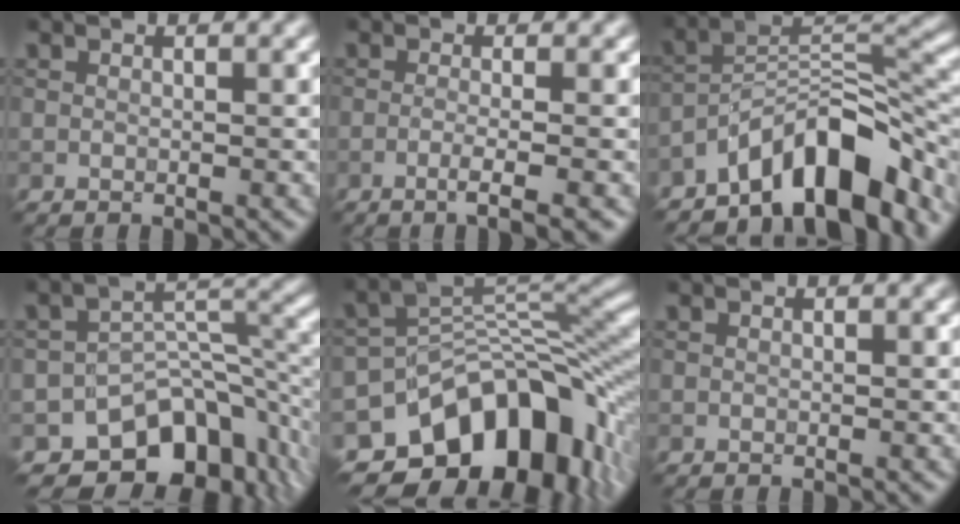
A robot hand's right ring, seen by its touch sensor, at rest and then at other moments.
{"total": 2.9, "force": [-1.3, 0.5, 2.5], "torque": [-0.036, 0.002, -0.034]}
{"total": 10.8, "force": [-7.0, 4.3, 7.1], "torque": [-0.090, 0.010, -0.134]}
{"total": 10.0, "force": [-6.2, 6.1, 5.0], "torque": [-0.049, -0.010, -0.102]}
{"total": 13.6, "force": [-6.5, 8.6, 8.5], "torque": [-0.133, 0.003, -0.103]}
{"total": 0.0}